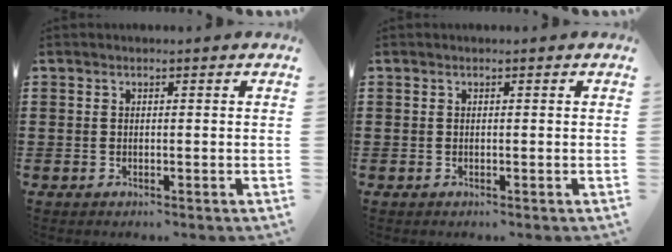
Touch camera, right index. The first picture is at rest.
{"total": 0.0}